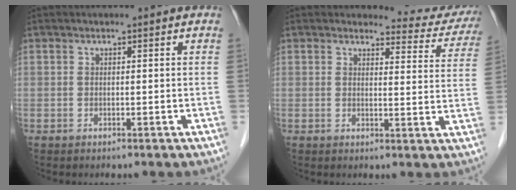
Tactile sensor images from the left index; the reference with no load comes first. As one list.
[{"total": 8.5, "force": [8.3, 1.6, -0.3], "torque": [0.024, -0.049, 0.068]}]